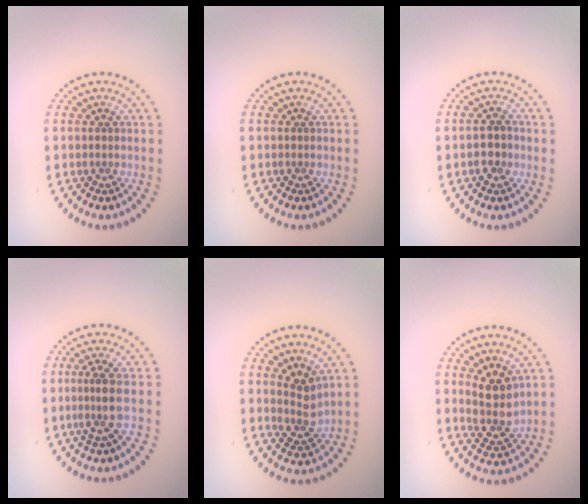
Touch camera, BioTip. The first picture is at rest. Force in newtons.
{"total": 0.0}
{"total": 2.0, "press": 2.0, "slide": 0.4}
{"total": 2.5, "press": 1.8, "slide": 1.7}
{"total": 2.5, "press": 1.9, "slide": 1.6}
{"total": 3.2, "press": 2.7, "slide": 1.7}